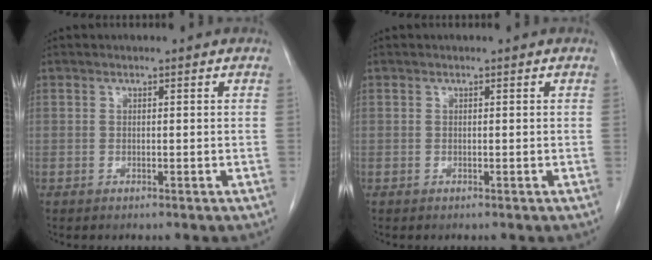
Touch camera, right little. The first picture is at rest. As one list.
[{"total": 0.0}]